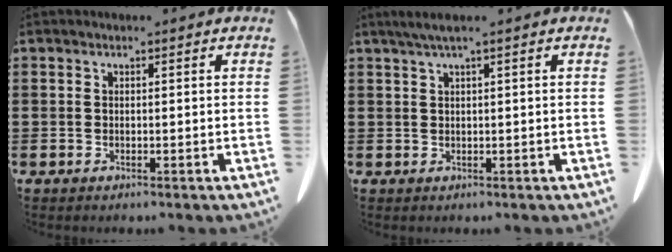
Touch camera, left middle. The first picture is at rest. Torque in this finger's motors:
{"motor_torque": [0.36, 0.27, 0.18, 0.04]}